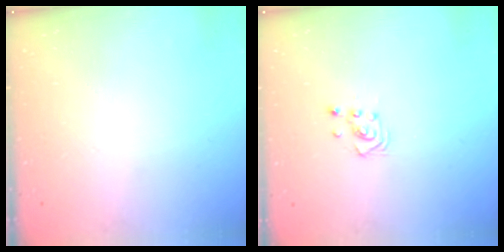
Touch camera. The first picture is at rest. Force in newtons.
{"total": 2.8, "press": 2.8, "slide": 0.3}